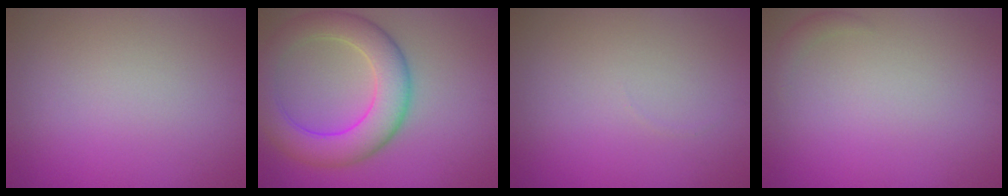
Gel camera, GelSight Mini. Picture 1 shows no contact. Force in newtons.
{"total": 7.1, "press": 7.1, "slide": 0.2}
{"total": 0.0}
{"total": 0.9, "press": 0.9, "slide": 0.1}